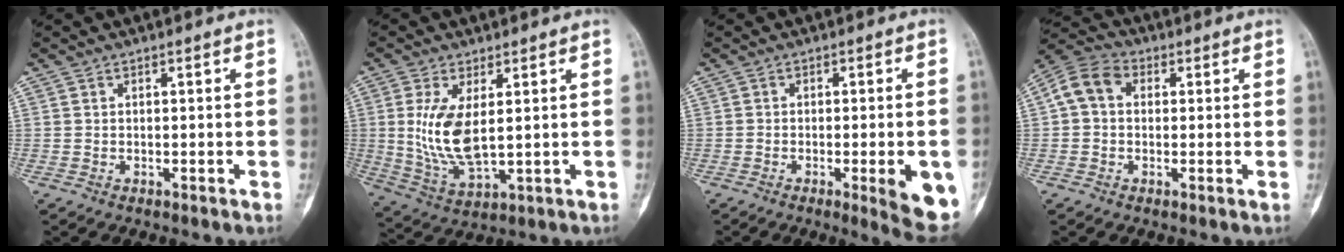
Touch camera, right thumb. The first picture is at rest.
{"total": 10.4, "force": [1.5, 4.5, 9.3], "torque": [-0.187, -0.021, 0.043]}
{"total": 9.6, "force": [-3.2, 2.1, 8.8], "torque": [-0.102, -0.006, -0.033]}
{"total": 7.6, "force": [1.1, 5.7, 4.8], "torque": [-0.086, 0.027, 0.013]}